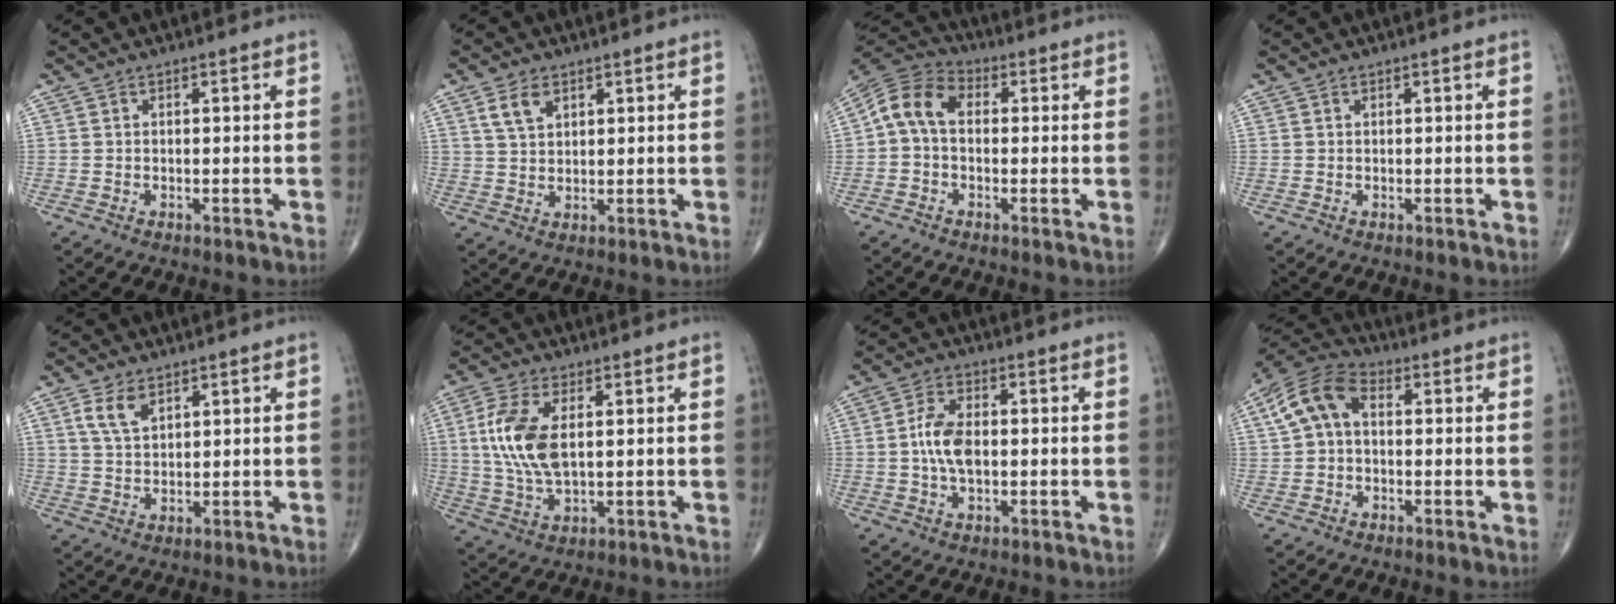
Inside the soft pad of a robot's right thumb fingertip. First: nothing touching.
{"total": 4.7, "force": [2.5, 2.8, 2.9], "torque": [-0.046, -0.009, 0.051]}
{"total": 8.6, "force": [0.4, 6.0, 6.1], "torque": [-0.106, 0.028, -0.008]}
{"total": 0.0}
{"total": 5.1, "force": [2.8, 2.7, 3.3], "torque": [-0.057, -0.010, 0.058]}
{"total": 11.3, "force": [1.9, 5.6, 9.6], "torque": [-0.212, -0.005, 0.042]}
{"total": 7.1, "force": [-0.1, 3.8, 5.9], "torque": [-0.118, 0.009, -0.007]}
{"total": 9.1, "force": [1.1, 6.1, 6.7], "torque": [-0.128, 0.029, 0.010]}